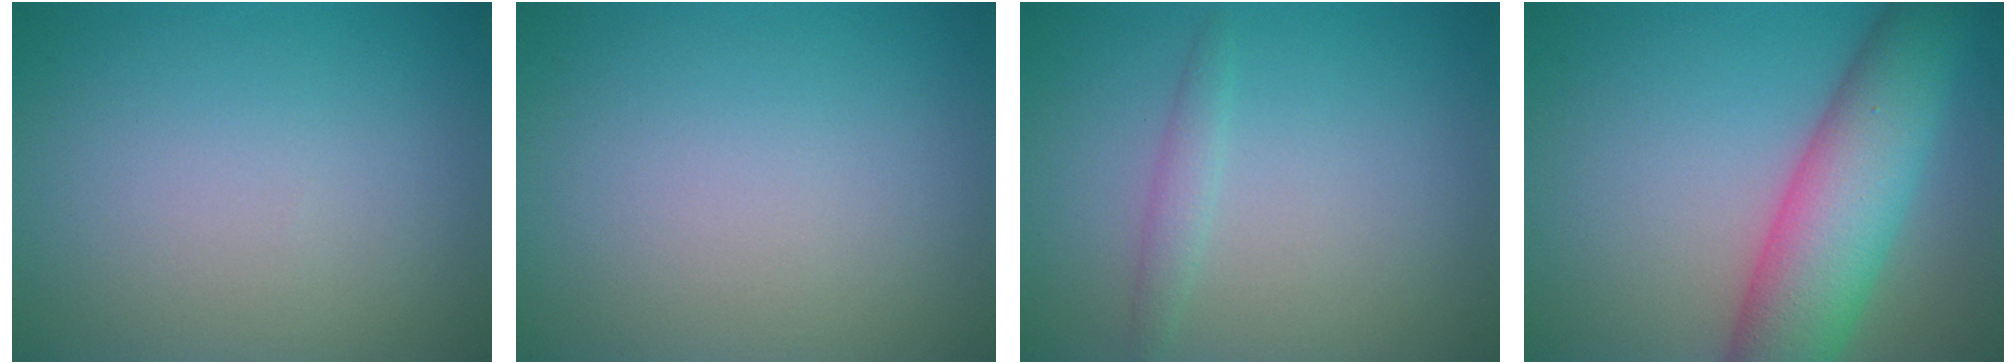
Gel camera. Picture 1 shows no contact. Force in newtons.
{"total": 0.0}
{"total": 1.2, "press": 1.2, "slide": 0.1}
{"total": 9.2, "press": 9.2, "slide": 0.3}